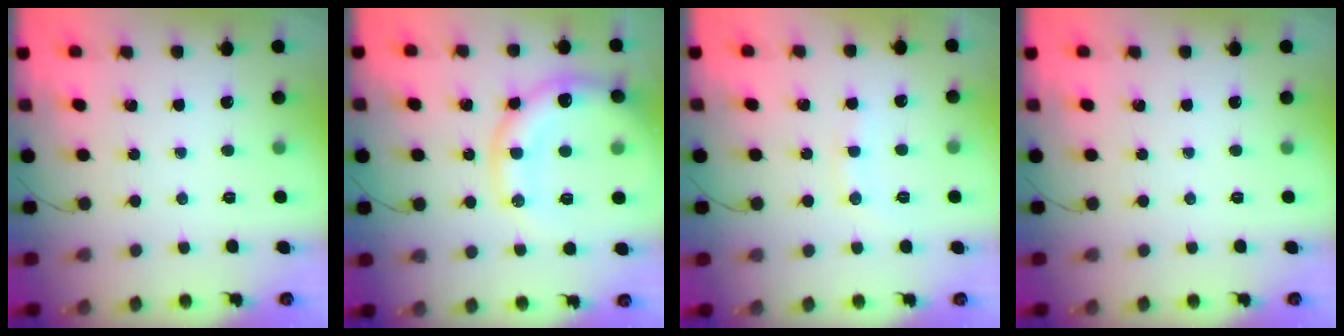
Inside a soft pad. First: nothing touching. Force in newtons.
{"total": 17.6, "press": 17.3, "slide": 3.2}
{"total": 7.3, "press": 7.2, "slide": 1.4}
{"total": 0.0}